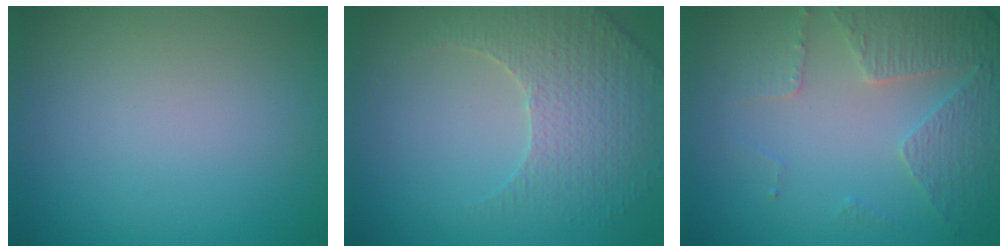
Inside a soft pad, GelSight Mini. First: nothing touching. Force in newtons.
{"total": 3.7, "press": 3.6, "slide": 1.0}
{"total": 4.6, "press": 3.4, "slide": 3.1}